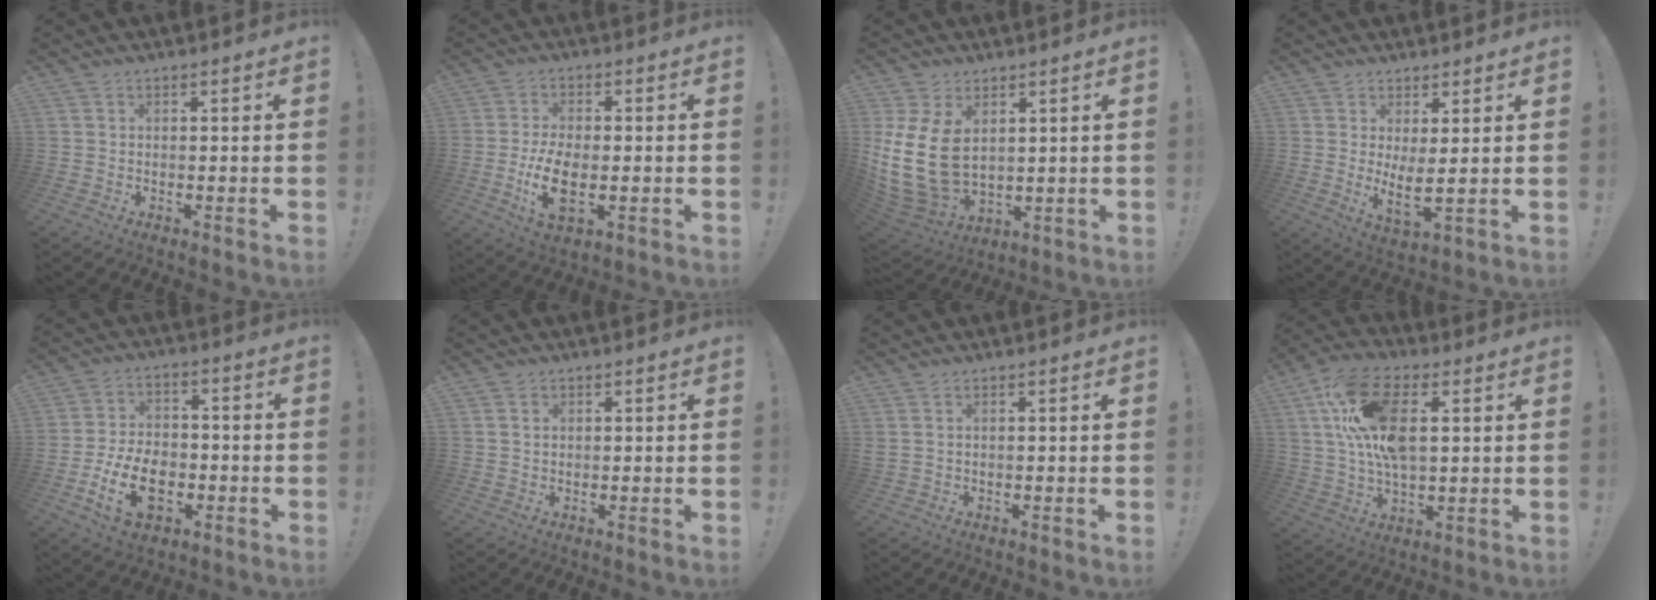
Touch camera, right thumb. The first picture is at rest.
{"total": 9.8, "force": [-2.2, 5.2, 8.0], "torque": [-0.155, -0.004, -0.035]}
{"total": 15.7, "force": [2.6, 10.9, 11.1], "torque": [-0.236, -0.025, 0.057]}
{"total": 5.7, "force": [2.2, 0.7, 5.3], "torque": [-0.072, -0.033, 0.041]}
{"total": 14.4, "force": [-5.2, 9.6, 9.4], "torque": [-0.165, 0.031, -0.086]}
{"total": 1.3, "force": [0.6, 1.1, 0.6], "torque": [-0.008, 0.003, 0.009]}
{"total": 0.6, "force": [0.4, 0.1, 0.5], "torque": [-0.015, 0.001, 0.008]}
{"total": 17.5, "force": [4.3, 9.0, 14.3], "torque": [-0.281, -0.001, 0.073]}